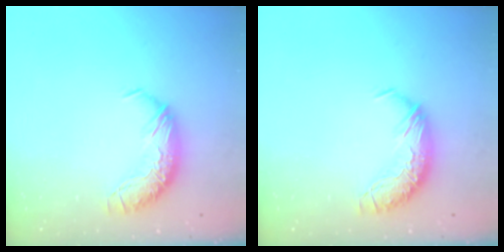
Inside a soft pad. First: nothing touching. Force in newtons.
{"total": 0.0}